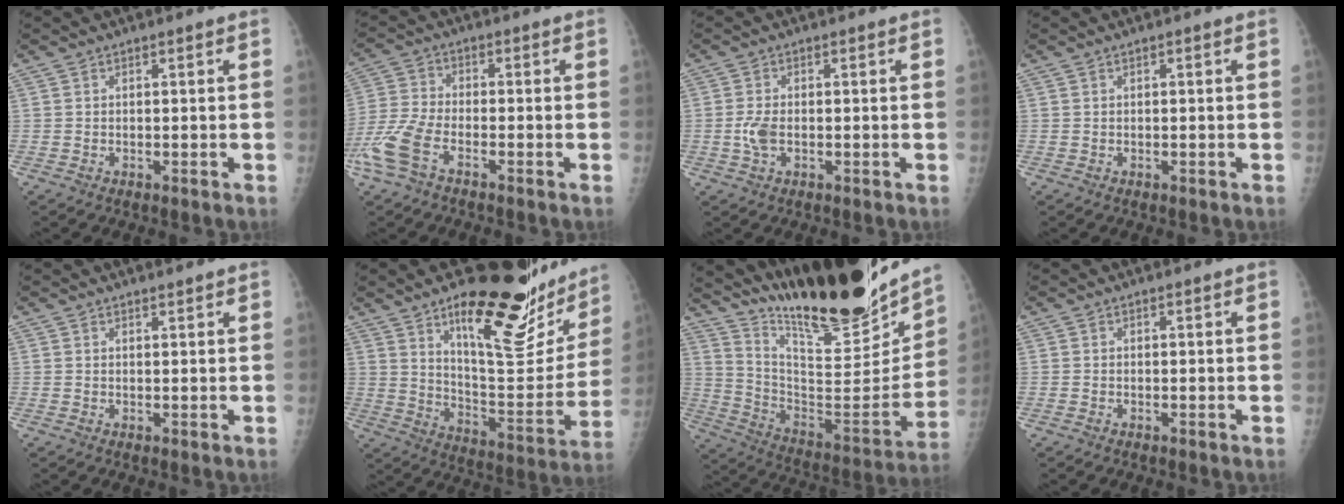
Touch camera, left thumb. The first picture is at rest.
{"total": 8.6, "force": [-4.6, 3.7, 6.2], "torque": [-0.154, 0.013, -0.101]}
{"total": 3.1, "force": [-0.4, 1.7, 2.5], "torque": [-0.059, 0.000, -0.012]}
{"total": 0.0}
{"total": 0.6, "force": [0.6, 0.0, 0.0], "torque": [0.005, -0.006, 0.010]}
{"total": 26.1, "force": [16.2, 9.0, 18.4], "torque": [-0.208, -0.084, 0.246]}
{"total": 27.1, "force": [22.5, 5.0, 14.4], "torque": [-0.197, -0.125, 0.357]}
{"total": 0.0}